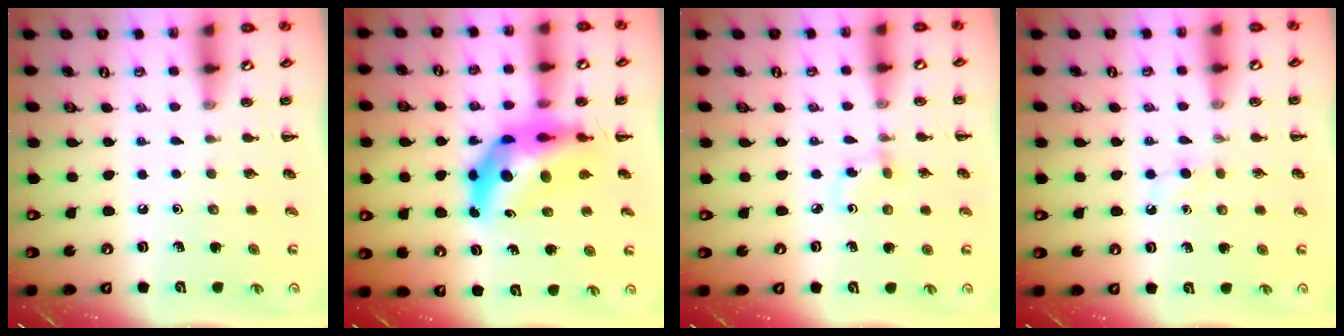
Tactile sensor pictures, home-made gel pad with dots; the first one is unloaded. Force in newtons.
{"total": 12.7, "press": 12.1, "slide": 3.9}
{"total": 3.0, "press": 2.8, "slide": 1.2}
{"total": 2.7, "press": 2.5, "slide": 1.0}